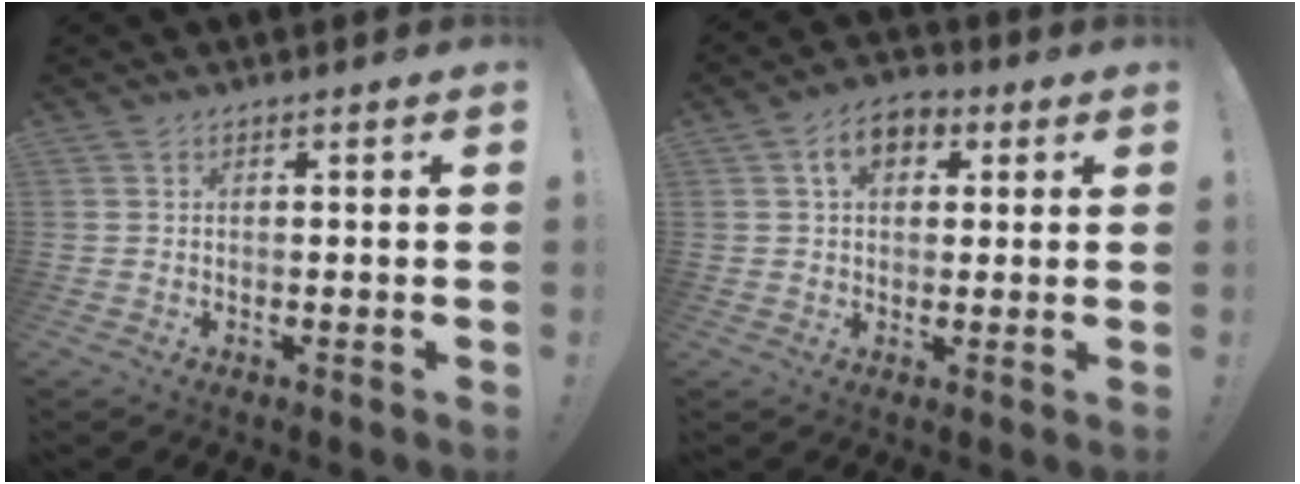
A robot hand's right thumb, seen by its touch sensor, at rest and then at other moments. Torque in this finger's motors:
{"motor_torque": [0.96, 1.24, 0.78, -0.07, 0.00]}